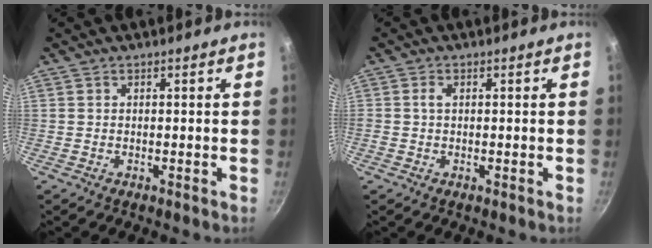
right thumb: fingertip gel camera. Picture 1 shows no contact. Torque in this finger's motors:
{"motor_torque": [0.41, 0.22, 0.50, -0.21, 0.11]}